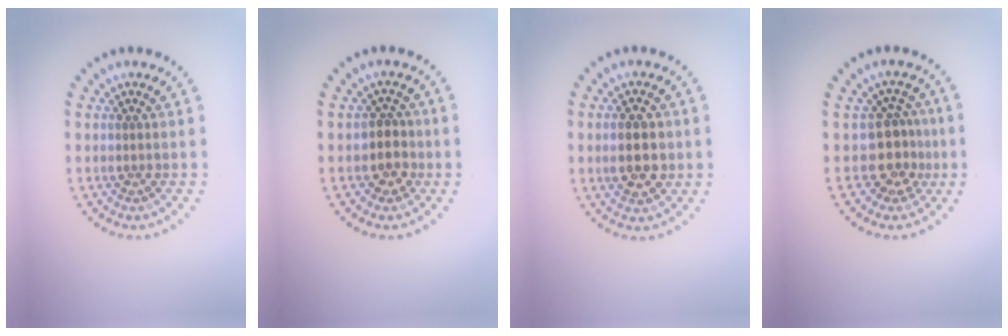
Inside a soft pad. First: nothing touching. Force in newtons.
{"total": 2.3, "press": 2.2, "slide": 0.9}
{"total": 4.5, "press": 4.5, "slide": 0.2}
{"total": 3.1, "press": 2.4, "slide": 2.0}